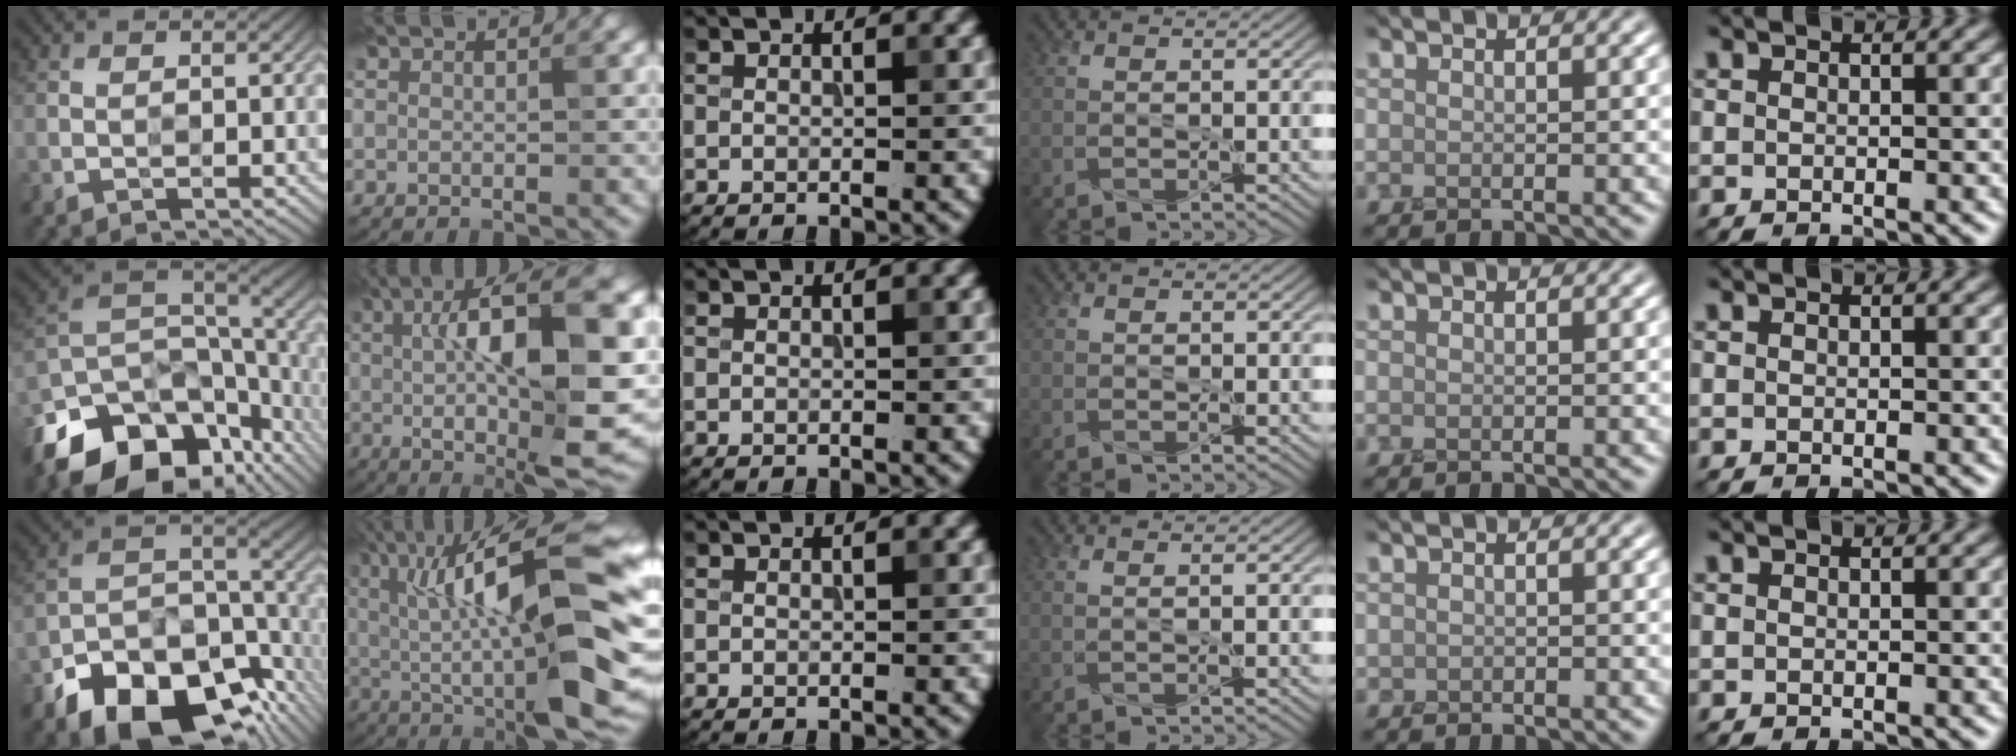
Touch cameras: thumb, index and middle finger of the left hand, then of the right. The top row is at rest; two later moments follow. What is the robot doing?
{"motion": "peel", "object": "tape"}